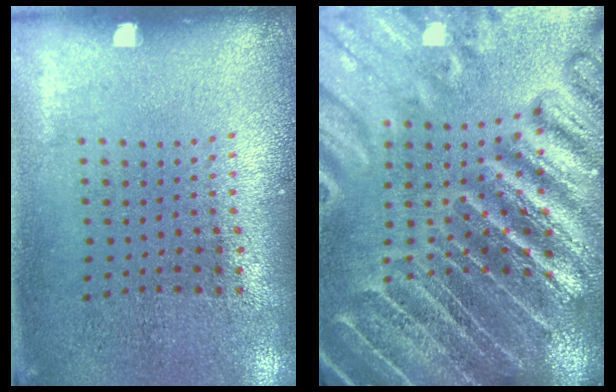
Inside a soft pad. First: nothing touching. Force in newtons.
{"total": 5.3, "press": 4.7, "slide": 2.5}